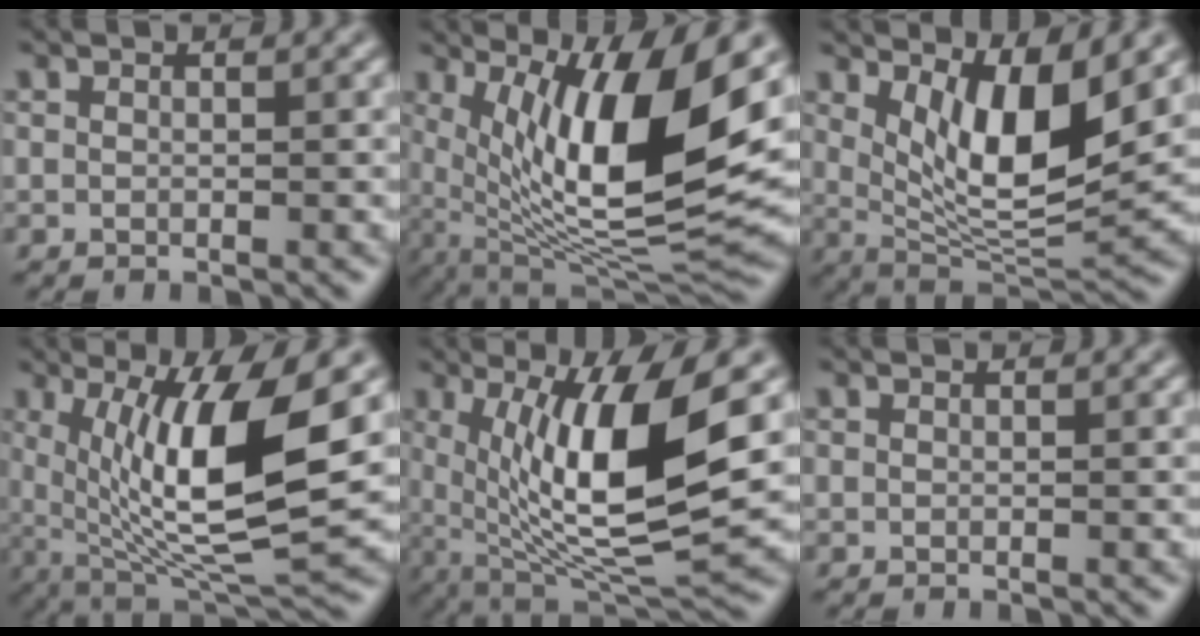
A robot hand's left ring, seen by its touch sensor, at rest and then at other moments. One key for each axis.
{"total": 13.1, "fx": 3.3, "fy": 3.9, "fz": 12.1, "tx": -0.203, "ty": -0.013, "tz": 0.064}
{"total": 8.2, "fx": 3.0, "fy": 2.7, "fz": 7.2, "tx": -0.121, "ty": -0.025, "tz": 0.059}
{"total": 11.3, "fx": 2.0, "fy": 3.1, "fz": 10.6, "tx": -0.177, "ty": -0.015, "tz": 0.043}
{"total": 11.4, "fx": 2.0, "fy": 3.1, "fz": 10.8, "tx": -0.181, "ty": -0.012, "tz": 0.040}
{"total": 0.0}